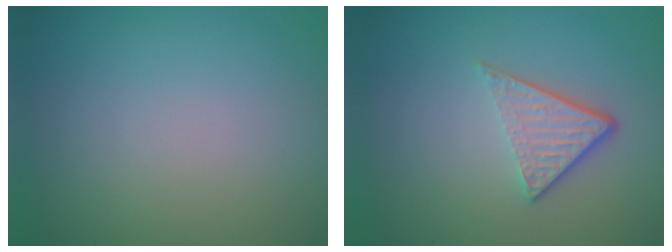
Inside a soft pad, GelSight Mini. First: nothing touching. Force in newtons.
{"total": 3.9, "press": 2.6, "slide": 2.9}